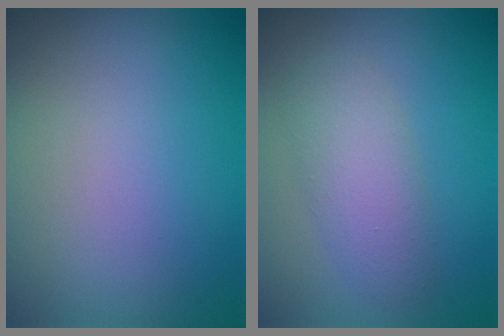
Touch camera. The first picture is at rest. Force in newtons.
{"total": 3.2, "press": 3.2, "slide": 0.1}